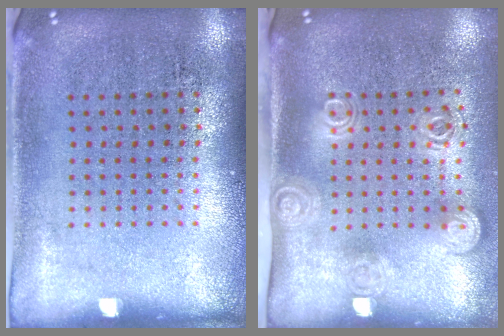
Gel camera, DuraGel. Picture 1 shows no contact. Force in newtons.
{"total": 1.9, "press": 1.3, "slide": 1.3}